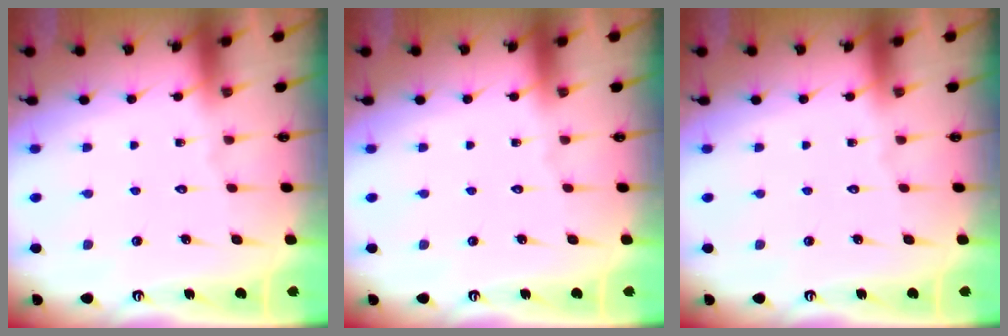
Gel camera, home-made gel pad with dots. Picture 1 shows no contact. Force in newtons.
{"total": 0.0}
{"total": 0.0}